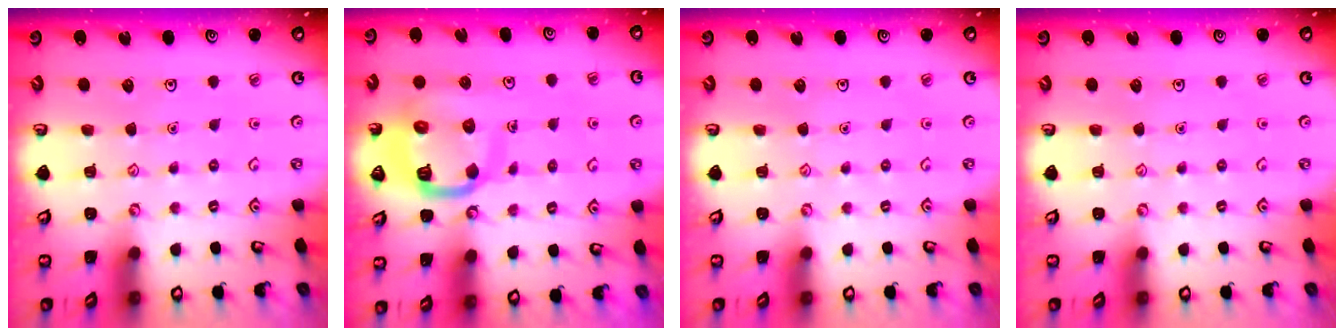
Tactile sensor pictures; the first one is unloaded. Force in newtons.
{"total": 10.8, "press": 10.8, "slide": 1.1}
{"total": 0.0}
{"total": 0.0}